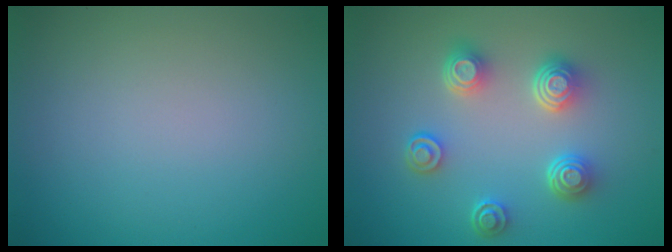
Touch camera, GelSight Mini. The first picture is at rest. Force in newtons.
{"total": 4.5, "press": 3.5, "slide": 2.7}